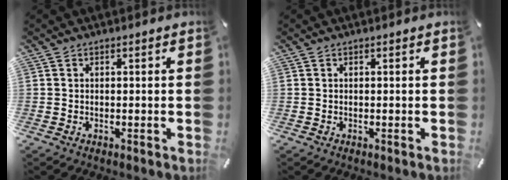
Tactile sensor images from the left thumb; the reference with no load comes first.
{"total": 0.0}